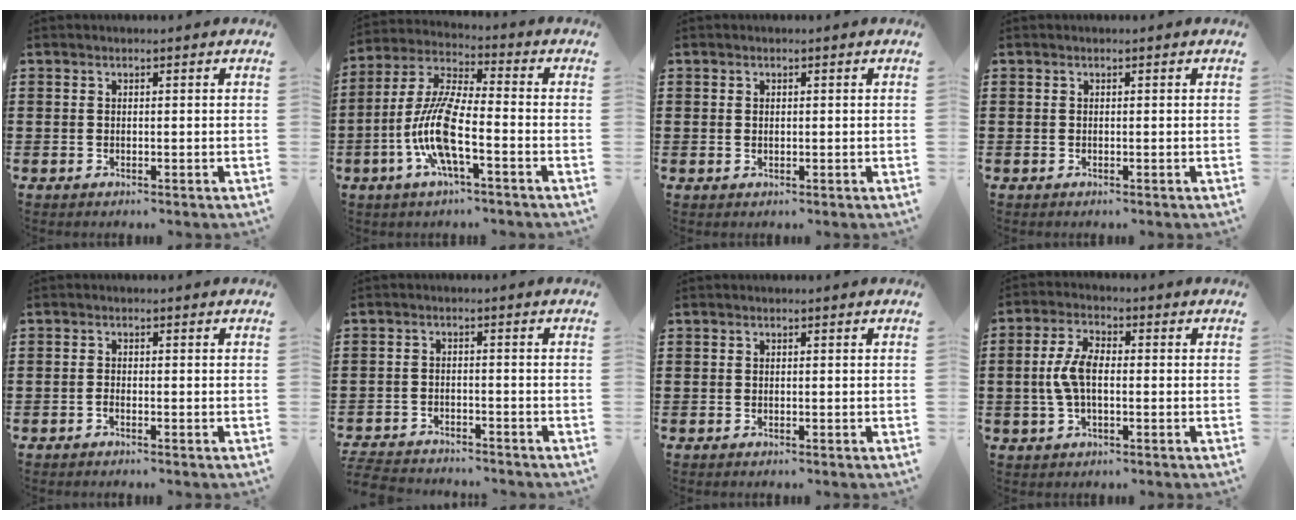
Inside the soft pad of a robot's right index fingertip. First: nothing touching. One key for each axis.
{"total": 10.1, "fx": -3.5, "fy": 2.1, "fz": 9.3, "tx": -0.216, "ty": -0.015, "tz": -0.072}
{"total": 0.5, "fx": 0.1, "fy": 0.4, "fz": 0.3, "tx": -0.008, "ty": 0.002, "tz": 0.002}
{"total": 0.0}
{"total": 0.9, "fx": -0.8, "fy": -0.1, "fz": 0.4, "tx": -0.009, "ty": -0.006, "tz": -0.014}
{"total": 3.5, "fx": -3.5, "fy": 0.1, "fz": -0.1, "tx": -0.012, "ty": -0.006, "tz": -0.077}
{"total": 0.0}
{"total": 6.0, "fx": -0.4, "fy": 2.7, "fz": 5.3, "tx": -0.125, "ty": -0.002, "tz": -0.015}